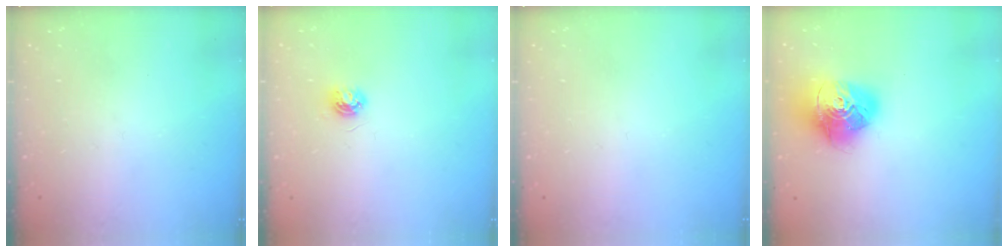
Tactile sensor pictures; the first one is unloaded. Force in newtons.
{"total": 5.2, "press": 5.1, "slide": 0.6}
{"total": 0.0}
{"total": 17.1, "press": 17.0, "slide": 2.2}